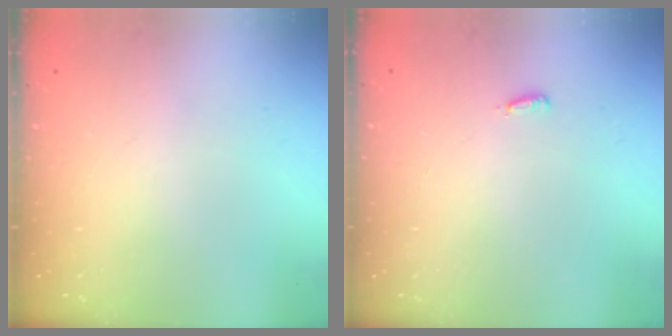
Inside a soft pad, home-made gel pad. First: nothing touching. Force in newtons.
{"total": 2.9, "press": 2.8, "slide": 0.9}